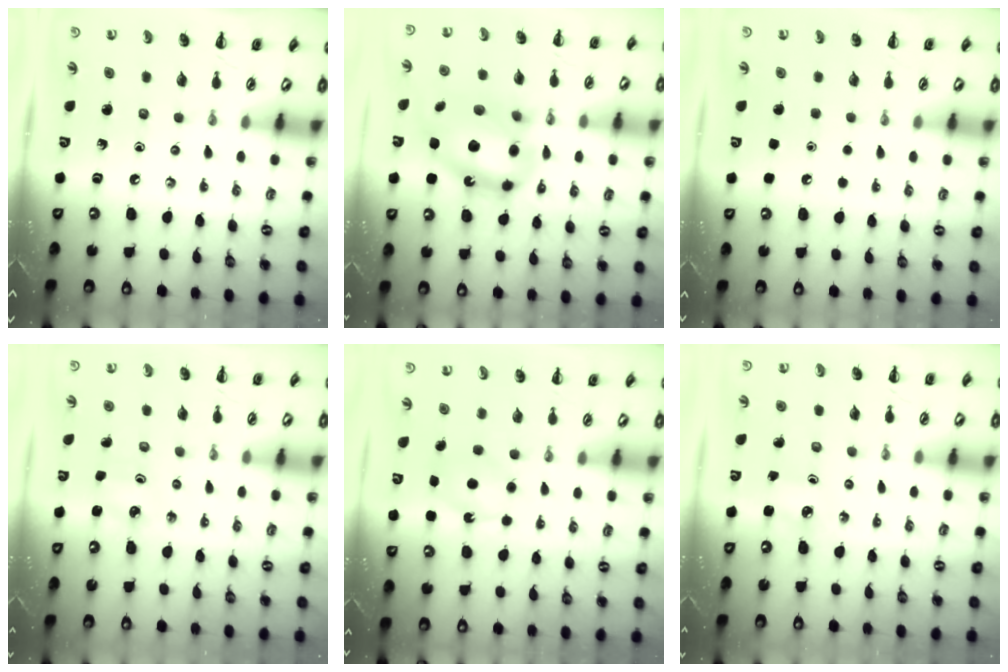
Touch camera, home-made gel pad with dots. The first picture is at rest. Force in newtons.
{"total": 16.5, "press": 15.9, "slide": 4.4}
{"total": 1.8, "press": 1.8, "slide": 0.1}
{"total": 2.3, "press": 2.2, "slide": 0.7}
{"total": 5.5, "press": 5.3, "slide": 1.7}
{"total": 2.6, "press": 2.6, "slide": 0.4}